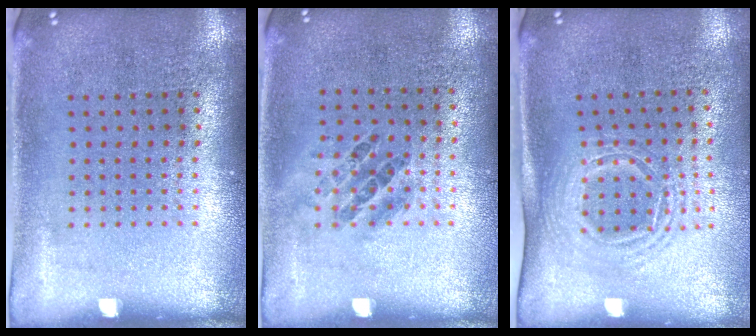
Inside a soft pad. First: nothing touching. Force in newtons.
{"total": 0.9, "press": 0.6, "slide": 0.7}
{"total": 1.6, "press": 1.2, "slide": 1.0}